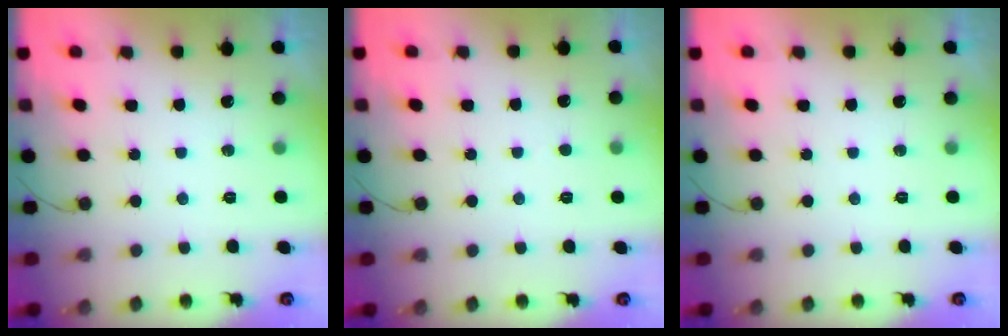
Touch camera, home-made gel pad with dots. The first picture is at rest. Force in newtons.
{"total": 2.2, "press": 2.2, "slide": 0.2}
{"total": 0.0}